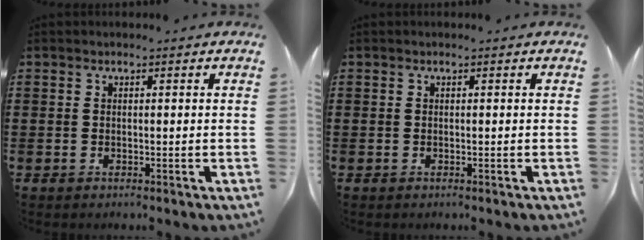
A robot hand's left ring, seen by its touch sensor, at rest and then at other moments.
{"total": 0.0}